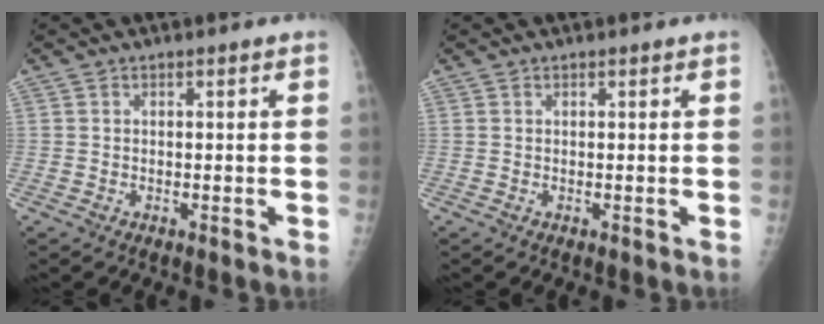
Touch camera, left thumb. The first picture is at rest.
{"total": 0.0}